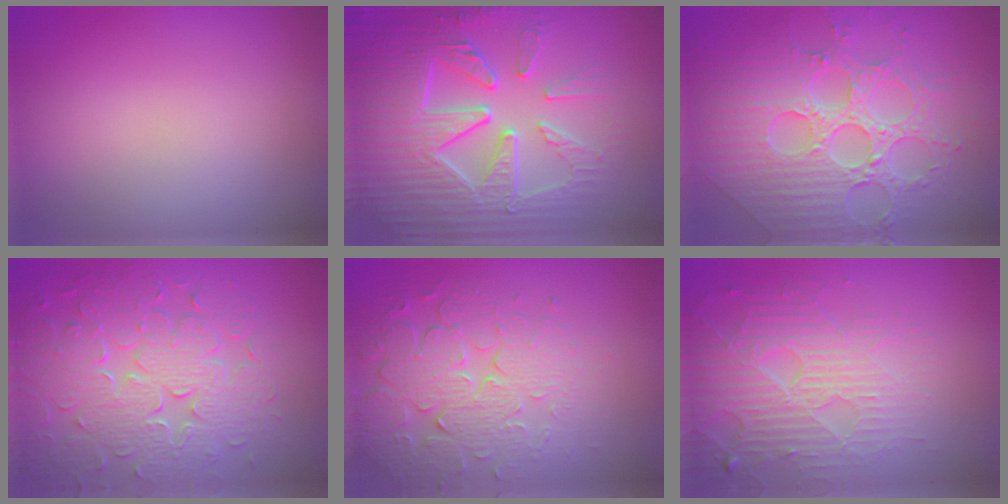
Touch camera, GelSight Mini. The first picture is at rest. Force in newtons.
{"total": 8.8, "press": 6.4, "slide": 6.0}
{"total": 8.7, "press": 6.3, "slide": 5.9}
{"total": 8.8, "press": 6.4, "slide": 6.0}
{"total": 6.2, "press": 4.9, "slide": 3.9}
{"total": 4.6, "press": 4.4, "slide": 1.4}